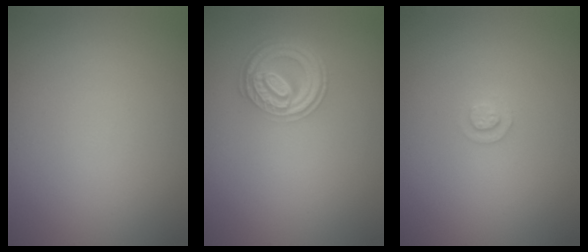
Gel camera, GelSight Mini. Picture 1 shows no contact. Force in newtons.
{"total": 4.5, "press": 3.5, "slide": 2.7}
{"total": 1.0, "press": 1.0, "slide": 0.2}